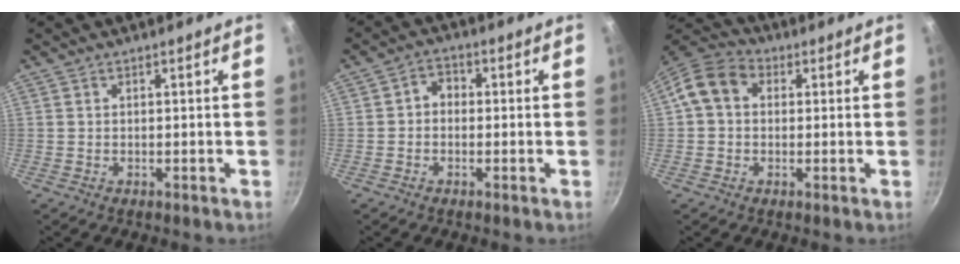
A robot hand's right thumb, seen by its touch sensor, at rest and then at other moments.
{"total": 3.3, "force": [-0.3, 2.8, 1.8], "torque": [-0.014, 0.011, -0.015]}
{"total": 8.4, "force": [1.2, 6.7, 4.9], "torque": [-0.075, 0.023, -0.001]}